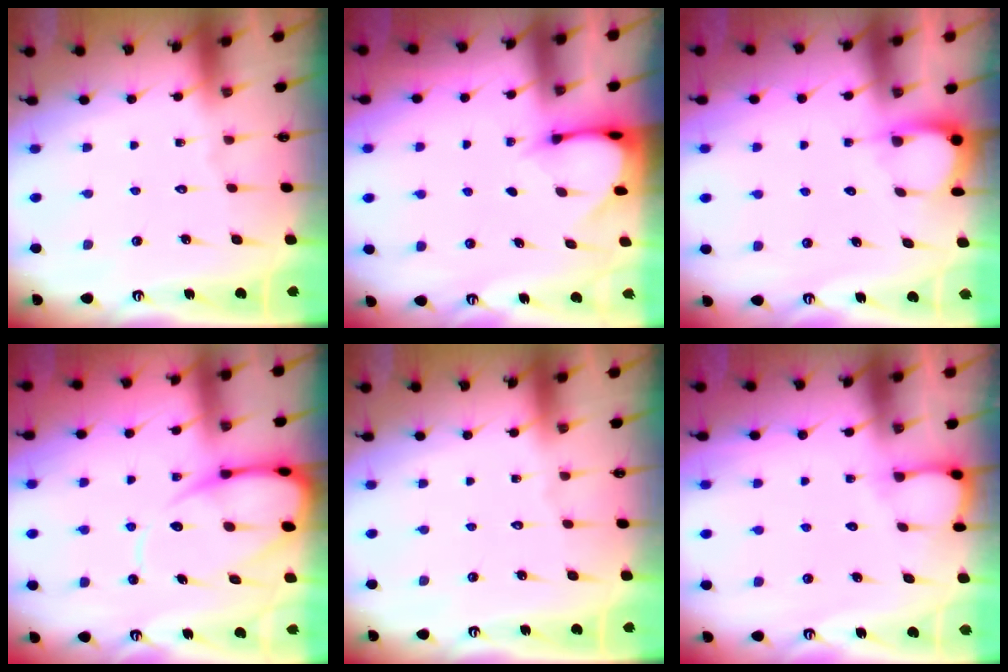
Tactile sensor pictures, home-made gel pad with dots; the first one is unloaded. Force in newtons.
{"total": 3.2, "press": 3.2, "slide": 0.2}
{"total": 3.0, "press": 3.0, "slide": 0.4}
{"total": 12.1, "press": 12.0, "slide": 1.4}
{"total": 0.0}
{"total": 2.6, "press": 2.6, "slide": 0.3}